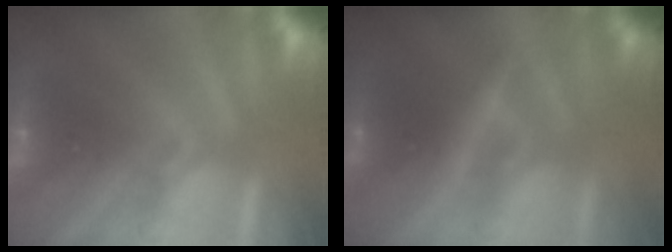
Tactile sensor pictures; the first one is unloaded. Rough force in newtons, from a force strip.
{"total": 2.7}